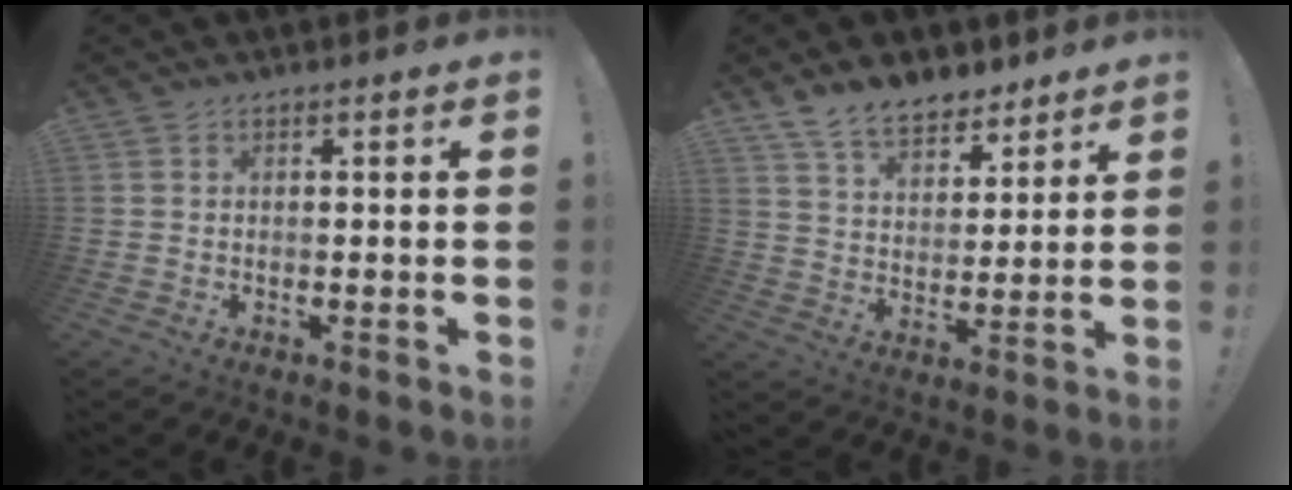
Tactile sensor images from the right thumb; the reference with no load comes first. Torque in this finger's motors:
{"motor_torque": [0.03, 0.14, 0.69, 0.65, 0.01]}